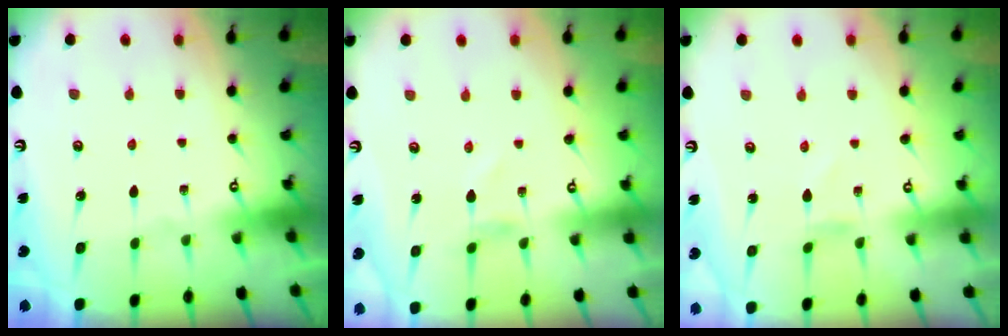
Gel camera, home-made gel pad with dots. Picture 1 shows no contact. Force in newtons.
{"total": 0.8, "press": 0.8, "slide": 0.1}
{"total": 0.0}